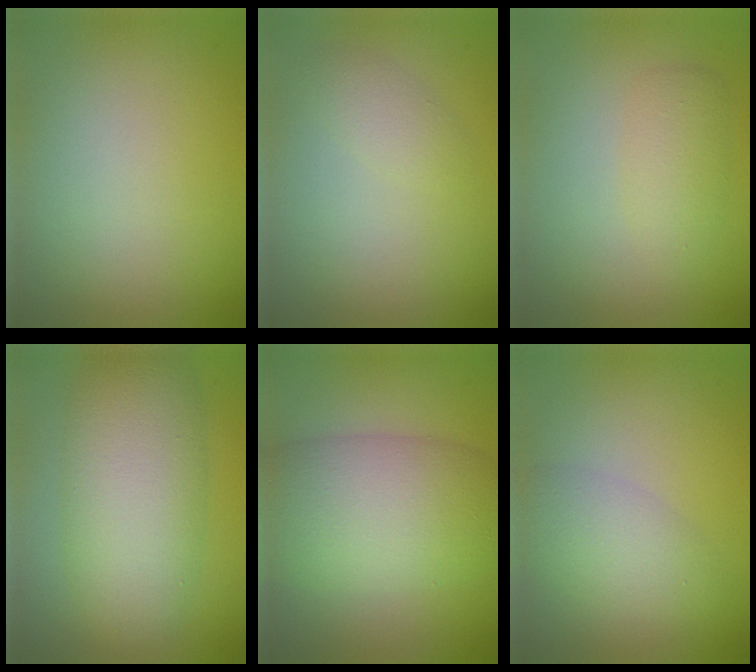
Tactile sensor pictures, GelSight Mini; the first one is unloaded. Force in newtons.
{"total": 1.5, "press": 1.5, "slide": 0.1}
{"total": 2.3, "press": 2.2, "slide": 0.2}
{"total": 8.3, "press": 8.3, "slide": 0.4}
{"total": 9.1, "press": 9.1, "slide": 0.5}
{"total": 2.3, "press": 2.3, "slide": 0.2}